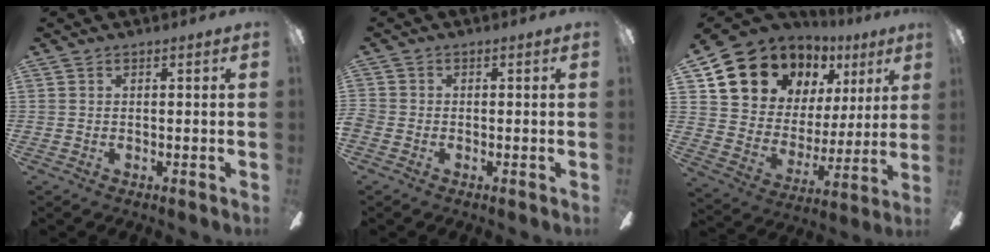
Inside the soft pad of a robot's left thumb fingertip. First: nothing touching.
{"total": 1.6, "force": [-1.0, 1.1, 0.6], "torque": [-0.008, 0.004, -0.018]}
{"total": 12.5, "force": [9.7, 7.4, 2.8], "torque": [-0.087, -0.080, 0.187]}